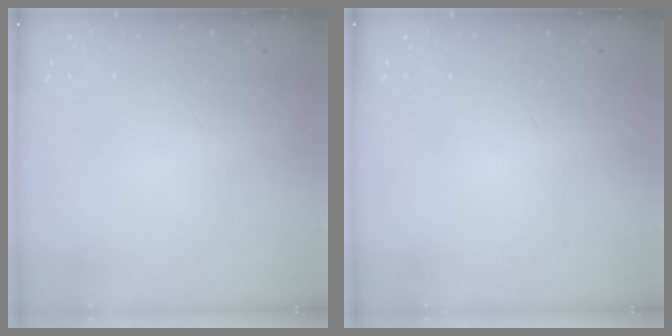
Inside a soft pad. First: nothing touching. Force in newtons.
{"total": 0.0}